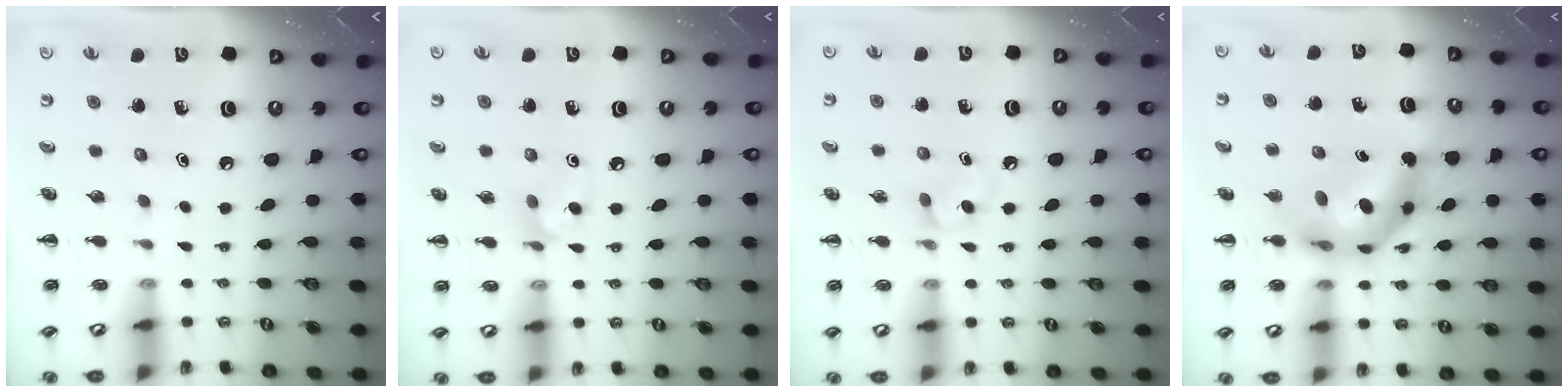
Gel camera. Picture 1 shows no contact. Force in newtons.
{"total": 6.5, "press": 6.3, "slide": 1.5}
{"total": 3.7, "press": 3.4, "slide": 1.4}
{"total": 8.9, "press": 8.4, "slide": 2.8}